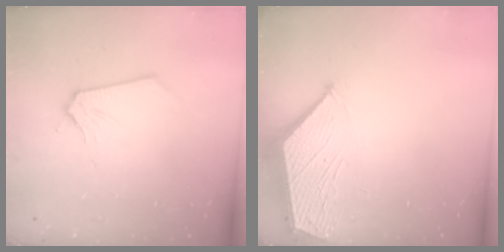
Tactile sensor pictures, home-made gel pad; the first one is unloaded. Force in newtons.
{"total": 2.9, "press": 2.9, "slide": 0.4}